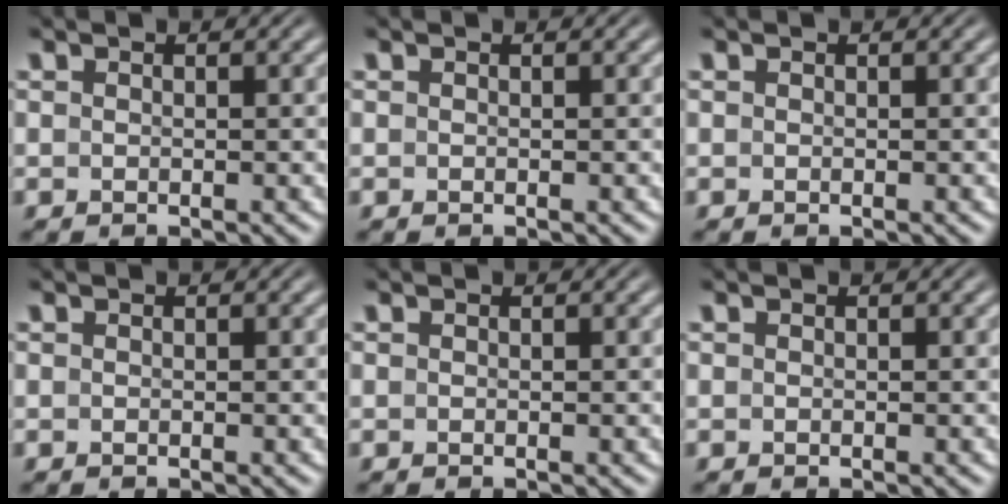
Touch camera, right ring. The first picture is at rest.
{"total": 0.0}
{"total": 0.0}
{"total": 0.0}
{"total": 0.0}
{"total": 0.0}